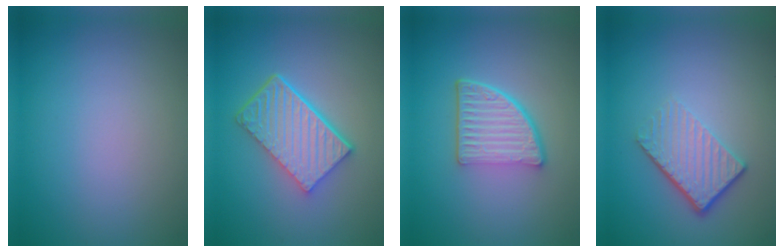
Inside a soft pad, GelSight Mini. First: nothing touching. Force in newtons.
{"total": 6.4, "press": 4.4, "slide": 4.6}
{"total": 5.5, "press": 3.7, "slide": 4.1}
{"total": 4.1, "press": 2.8, "slide": 3.0}